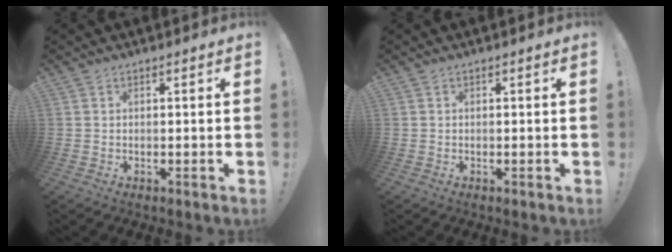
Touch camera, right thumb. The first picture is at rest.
{"total": 0.0}